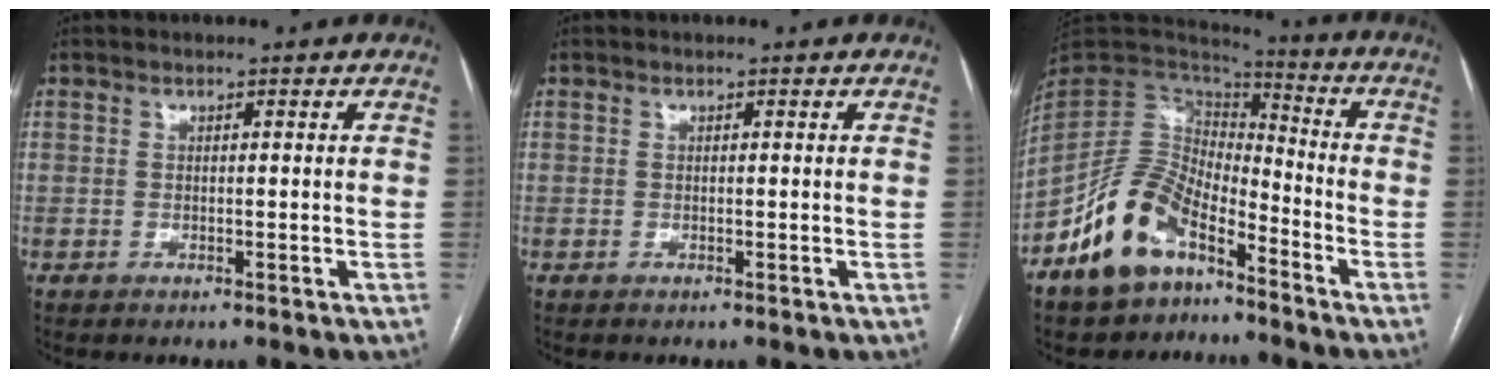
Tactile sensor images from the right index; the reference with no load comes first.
{"total": 0.0}
{"total": 12.7, "force": [-8.3, 6.4, 7.3], "torque": [-0.147, 0.023, -0.160]}